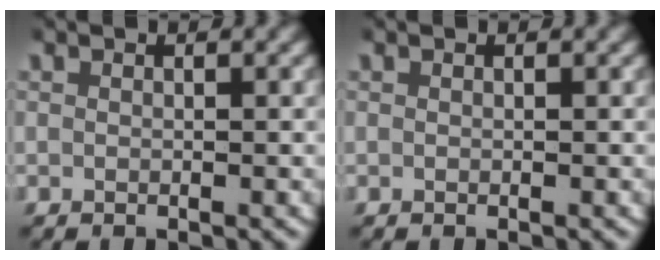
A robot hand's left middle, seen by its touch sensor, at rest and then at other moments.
{"total": 0.0}